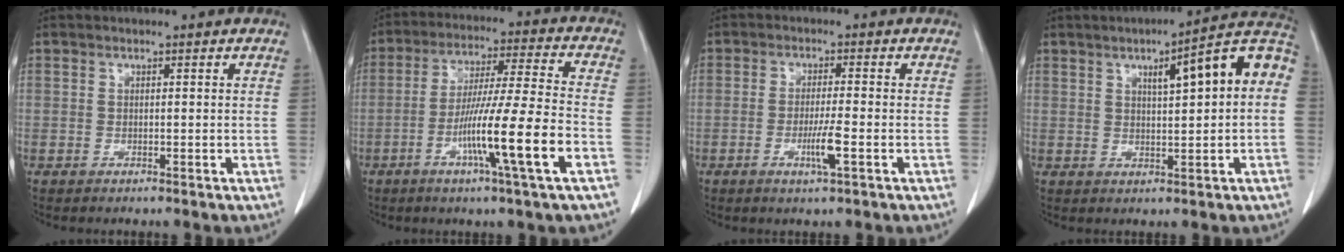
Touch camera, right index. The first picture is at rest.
{"total": 14.4, "force": [-5.4, -1.2, 13.3], "torque": [-0.235, -0.012, -0.099]}
{"total": 4.3, "force": [-1.6, -0.1, 4.0], "torque": [-0.076, -0.008, -0.030]}
{"total": 11.1, "force": [2.4, 1.3, 10.8], "torque": [-0.144, 0.030, 0.027]}